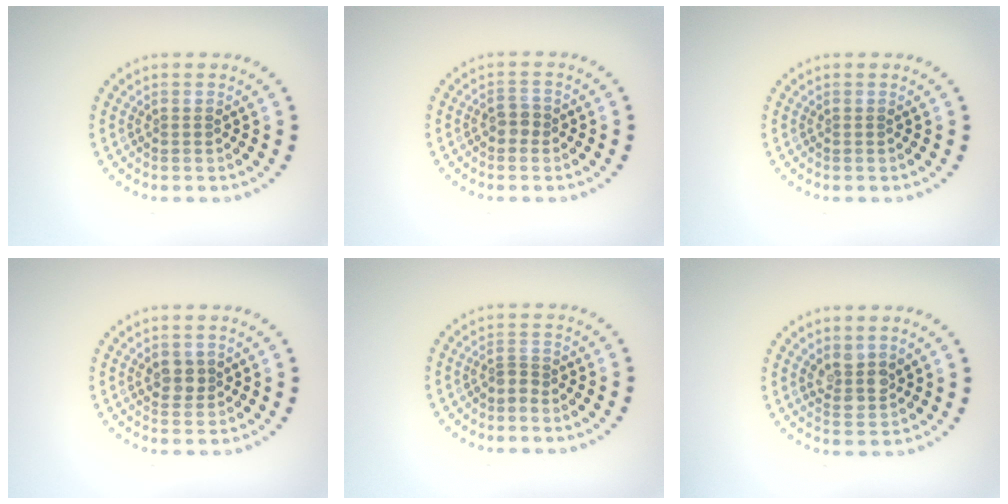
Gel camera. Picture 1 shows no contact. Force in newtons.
{"total": 1.4, "press": 1.4, "slide": 0.5}
{"total": 0.0}
{"total": 1.8, "press": 1.8, "slide": 0.4}
{"total": 1.0, "press": 0.6, "slide": 0.8}
{"total": 2.4, "press": 2.1, "slide": 1.2}